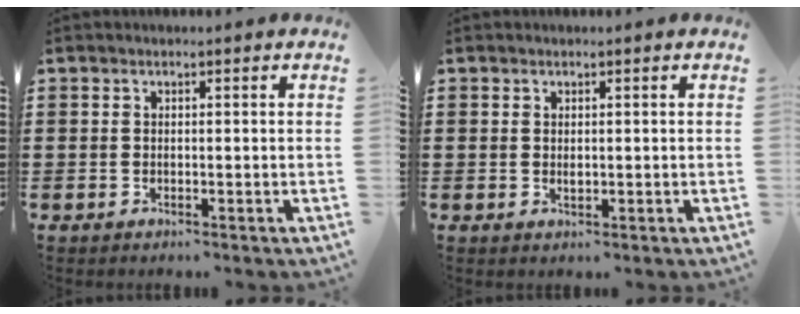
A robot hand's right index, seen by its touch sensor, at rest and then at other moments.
{"total": 0.8, "force": [0.1, 0.5, 0.6], "torque": [-0.013, 0.003, 0.001]}